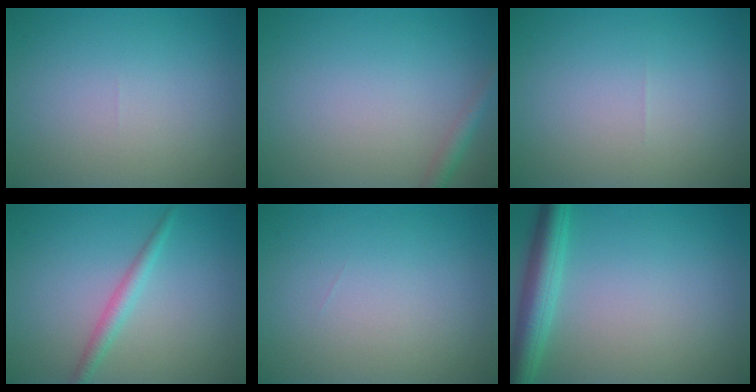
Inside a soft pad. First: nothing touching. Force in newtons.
{"total": 1.5, "press": 1.5, "slide": 0.1}
{"total": 0.0}
{"total": 1.9, "press": 1.9, "slide": 0.1}
{"total": 0.0}
{"total": 4.3, "press": 4.3, "slide": 0.2}